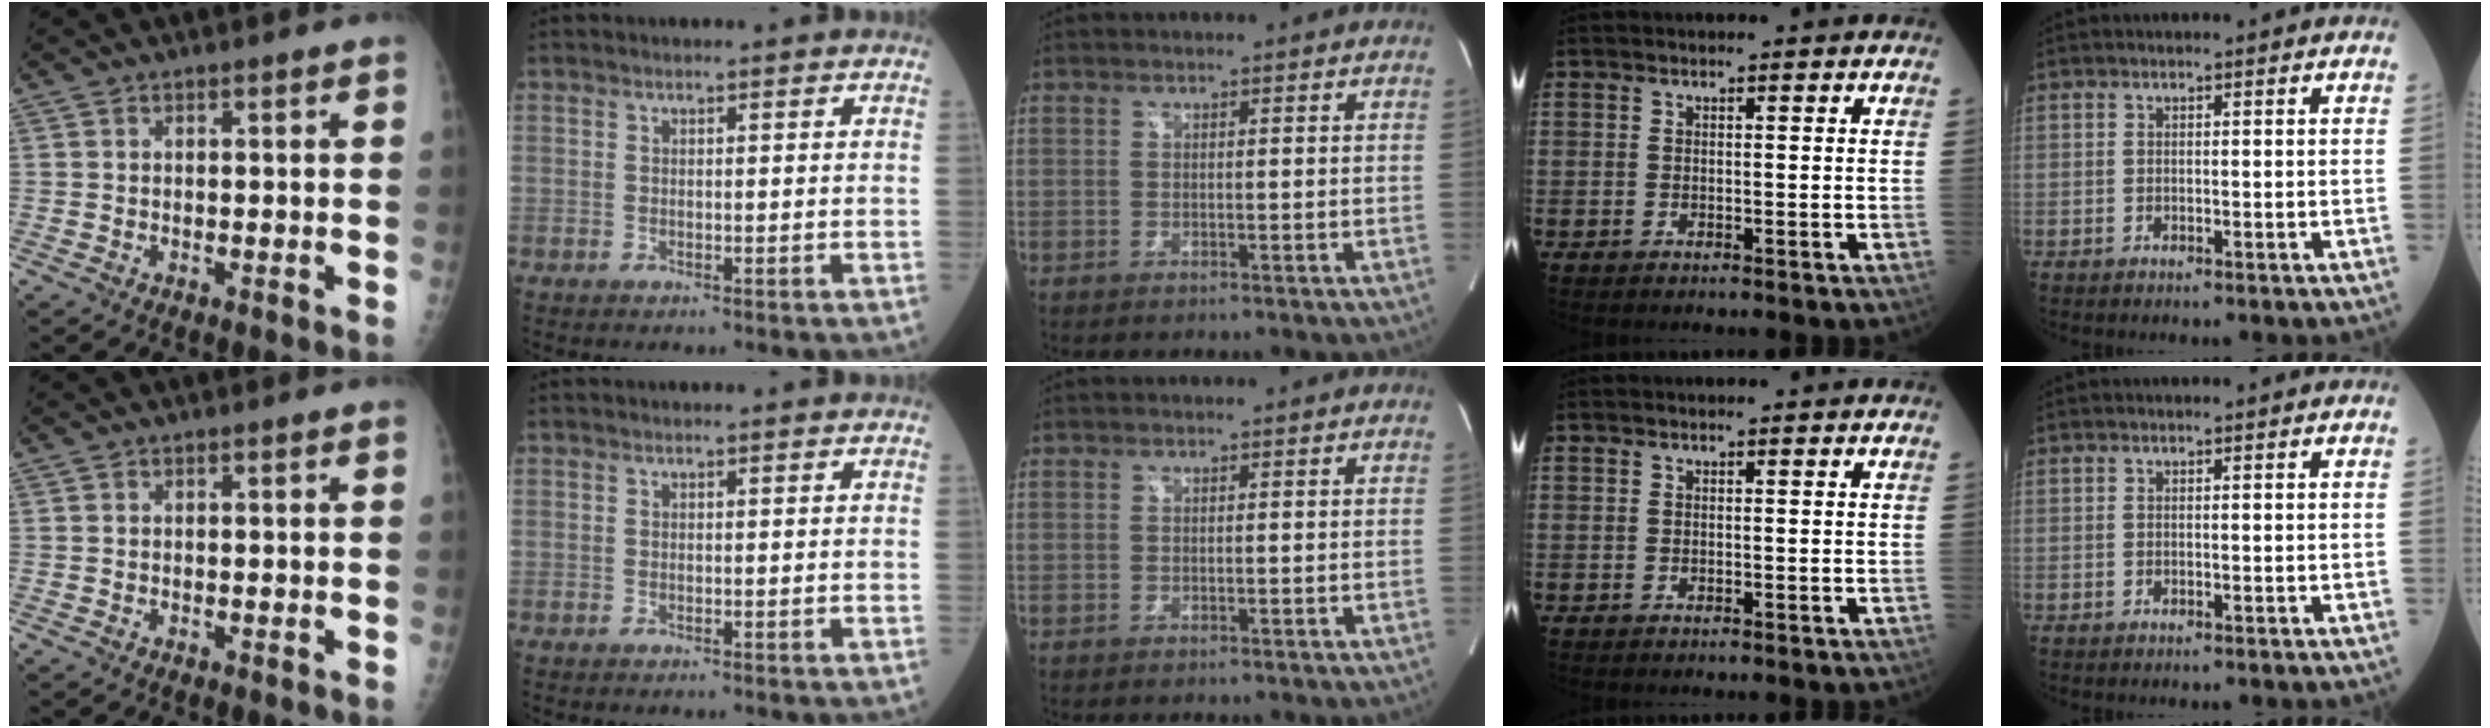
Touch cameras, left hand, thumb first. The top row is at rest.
{}